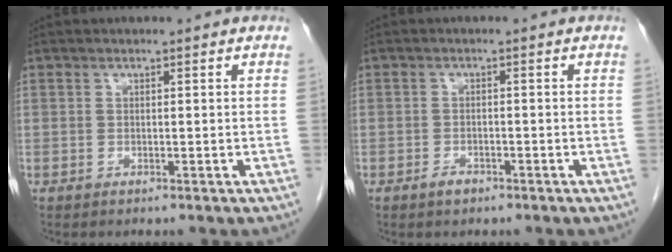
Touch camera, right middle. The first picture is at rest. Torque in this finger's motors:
{"motor_torque": [0.56, -0.23, 0.07, 0.03]}